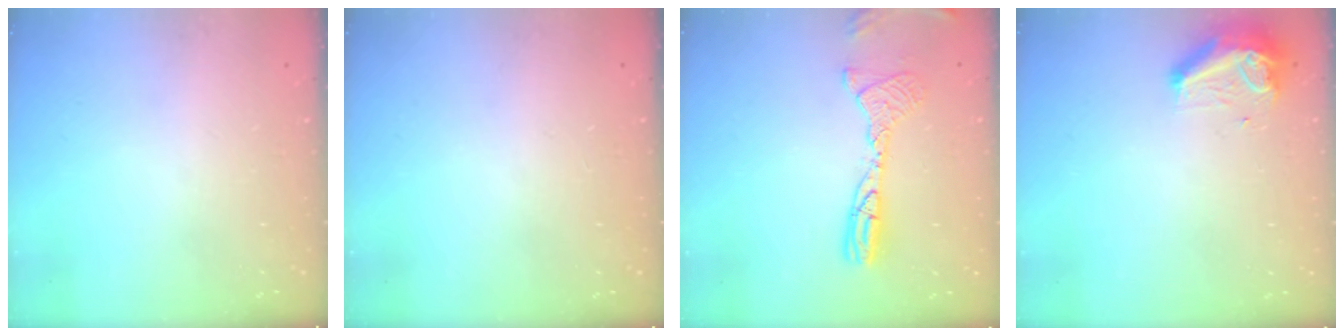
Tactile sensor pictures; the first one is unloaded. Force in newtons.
{"total": 0.0}
{"total": 11.9, "press": 11.6, "slide": 2.5}
{"total": 9.6, "press": 9.5, "slide": 0.6}